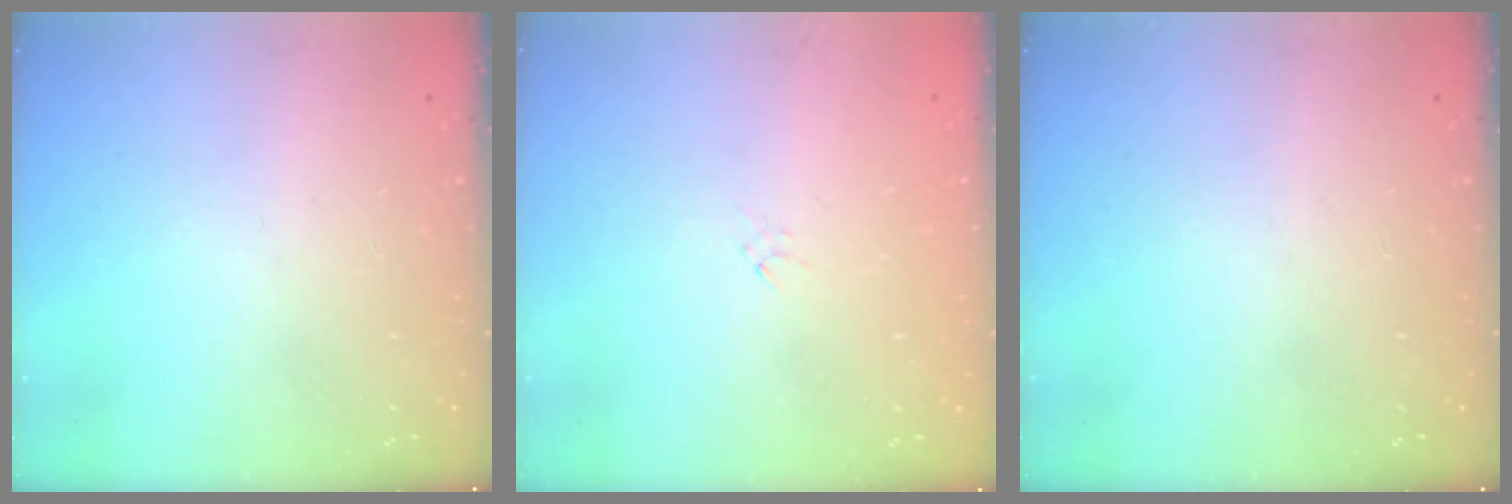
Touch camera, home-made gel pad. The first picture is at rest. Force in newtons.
{"total": 0.0}
{"total": 0.0}